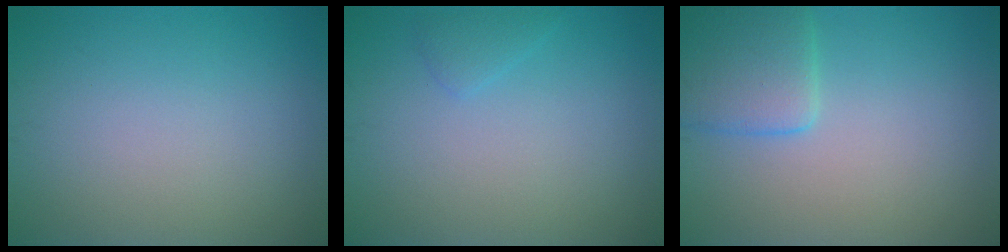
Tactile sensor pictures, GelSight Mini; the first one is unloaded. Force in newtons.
{"total": 1.0, "press": 1.0, "slide": 0.1}
{"total": 3.7, "press": 3.7, "slide": 0.2}